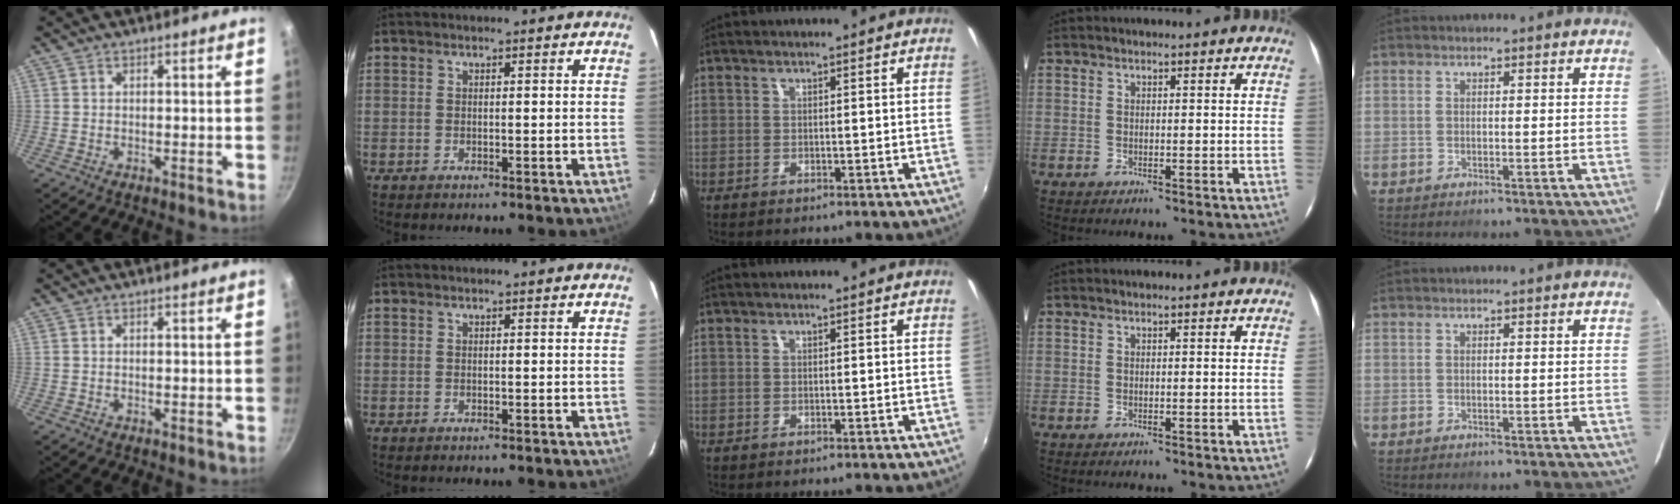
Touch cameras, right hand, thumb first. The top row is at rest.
{}